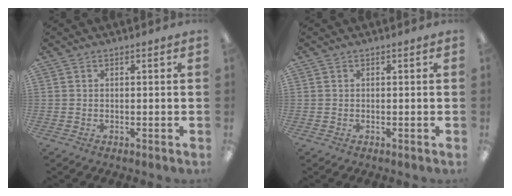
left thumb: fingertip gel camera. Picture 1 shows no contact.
{"total": 0.0}